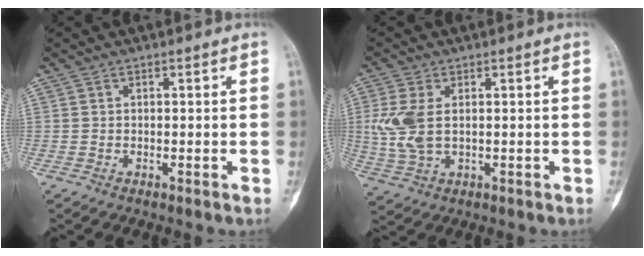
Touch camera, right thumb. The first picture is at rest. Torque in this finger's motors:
{"motor_torque": [0.04, 0.07, 0.83, -0.32, 0.14]}